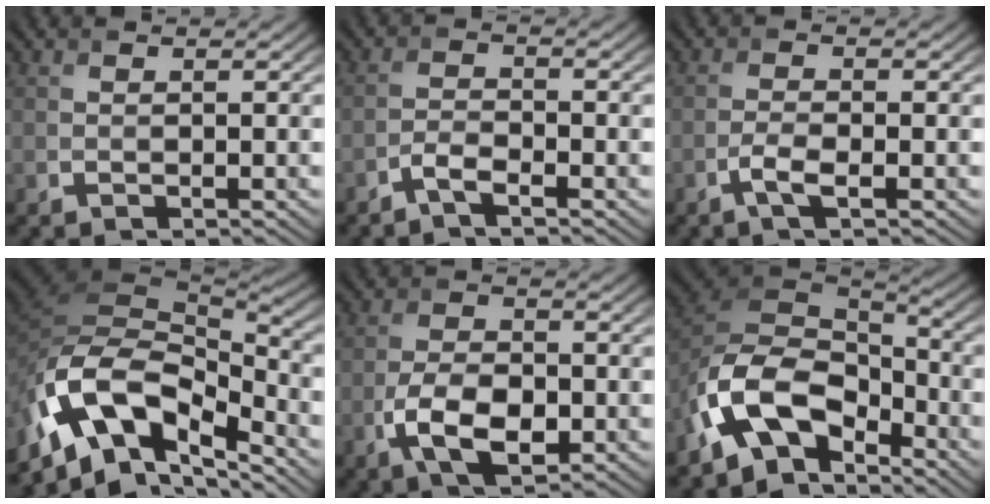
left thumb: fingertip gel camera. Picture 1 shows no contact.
{"total": 2.4, "force": [-1.8, 0.5, 1.4], "torque": [-0.034, 0.003, -0.044]}
{"total": 2.5, "force": [-1.3, 0.6, 2.0], "torque": [-0.046, 0.003, -0.030]}
{"total": 14.6, "force": [-7.1, 7.8, 10.0], "torque": [-0.228, -0.010, -0.134]}
{"total": 6.8, "force": [-2.4, 3.6, 5.2], "torque": [-0.105, -0.004, -0.049]}
{"total": 13.4, "force": [-7.1, 7.6, 8.4], "torque": [-0.190, -0.015, -0.148]}